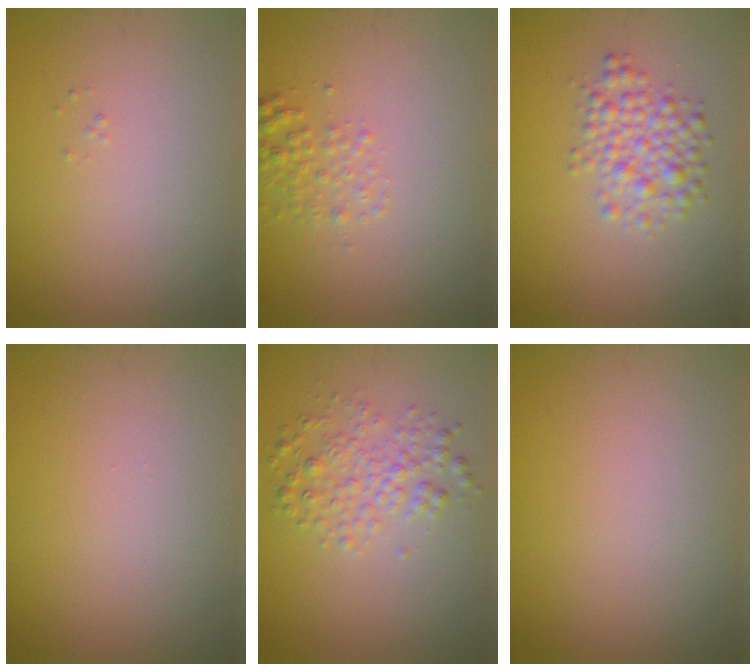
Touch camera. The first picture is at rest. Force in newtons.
{"total": 1.7, "press": 1.7, "slide": 0.1}
{"total": 3.4, "press": 3.4, "slide": 0.1}
{"total": 0.0}
{"total": 2.8, "press": 2.8, "slide": 0.0}
{"total": 0.0}